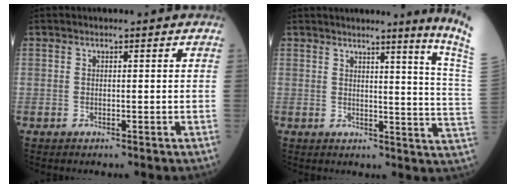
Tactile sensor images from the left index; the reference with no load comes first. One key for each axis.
{"total": 10.9, "fx": 8.1, "fy": -3.5, "fz": 6.3, "tx": -0.082, "ty": -0.080, "tz": 0.077}